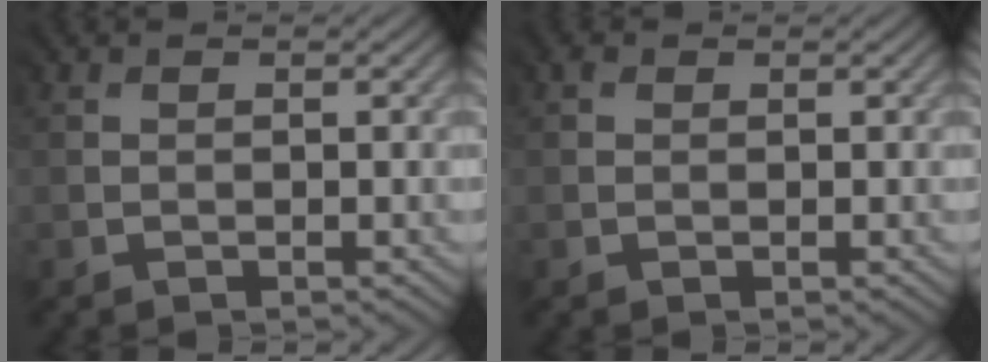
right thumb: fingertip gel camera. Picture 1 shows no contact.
{"total": 1.0, "force": [0.5, 0.8, 0.3], "torque": [-0.004, -0.002, 0.004]}